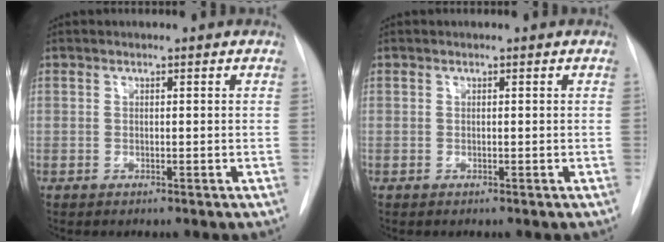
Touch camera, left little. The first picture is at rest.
{"total": 0.0}